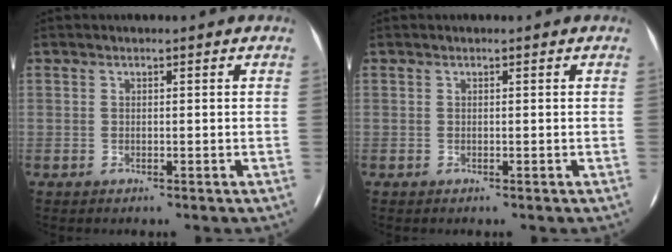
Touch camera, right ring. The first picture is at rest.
{"total": 0.0}